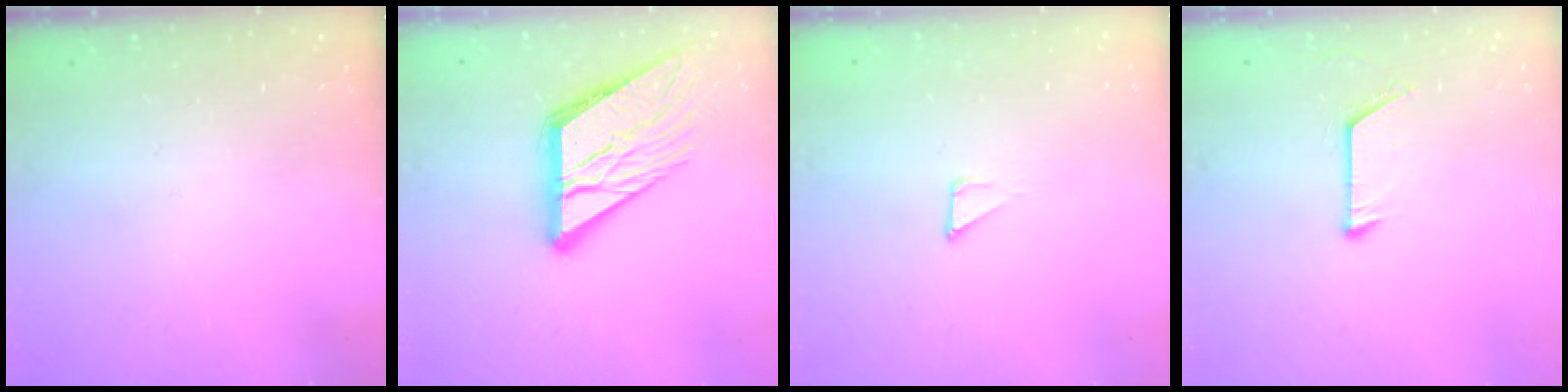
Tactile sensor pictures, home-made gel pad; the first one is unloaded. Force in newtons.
{"total": 16.2, "press": 16.1, "slide": 1.8}
{"total": 1.2, "press": 1.2, "slide": 0.0}
{"total": 6.9, "press": 6.9, "slide": 0.7}